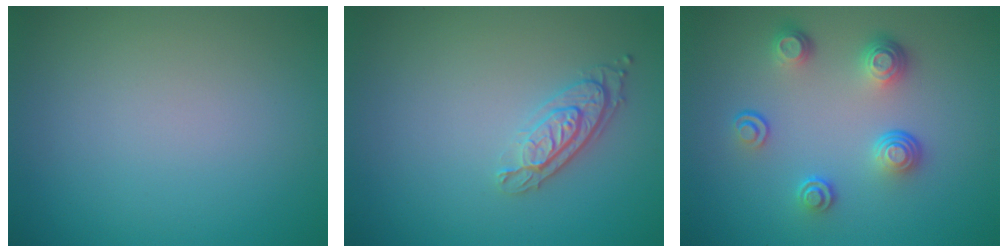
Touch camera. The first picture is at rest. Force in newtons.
{"total": 2.4, "press": 1.9, "slide": 1.4}
{"total": 3.9, "press": 2.9, "slide": 2.6}